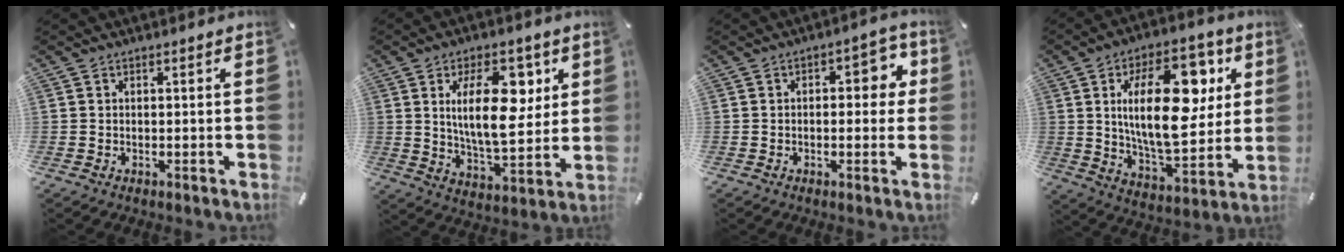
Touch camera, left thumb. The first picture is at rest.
{"total": 17.2, "force": [5.0, 8.6, 14.1], "torque": [-0.234, -0.004, 0.078]}
{"total": 7.0, "force": [0.4, 4.0, 5.8], "torque": [-0.063, 0.000, -0.004]}
{"total": 23.5, "force": [5.5, 12.2, 19.3], "torque": [-0.317, -0.006, 0.080]}